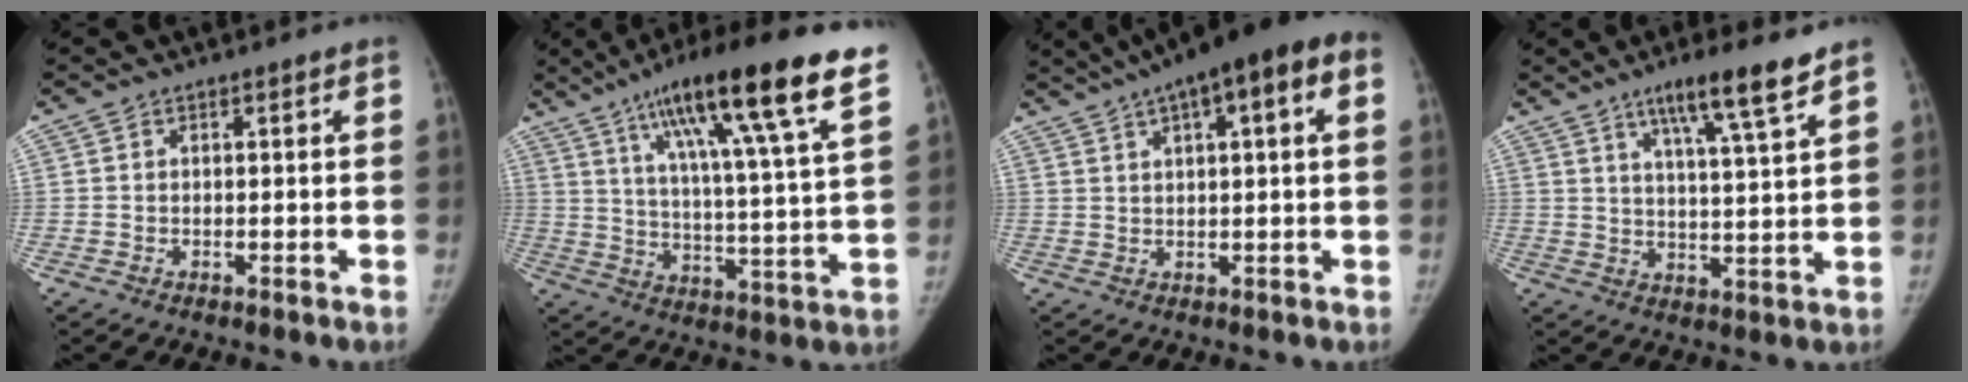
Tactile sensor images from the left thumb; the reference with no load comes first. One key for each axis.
{"total": 23.5, "fx": 14.8, "fy": 1.9, "fz": 18.2, "tx": -0.271, "ty": -0.036, "tz": 0.223}
{"total": 17.1, "fx": 8.0, "fy": 4.8, "fz": 14.3, "tx": -0.221, "ty": 0.041, "tz": 0.117}
{"total": 10.3, "fx": 6.8, "fy": 0.7, "fz": 7.7, "tx": -0.121, "ty": -0.034, "tz": 0.111}